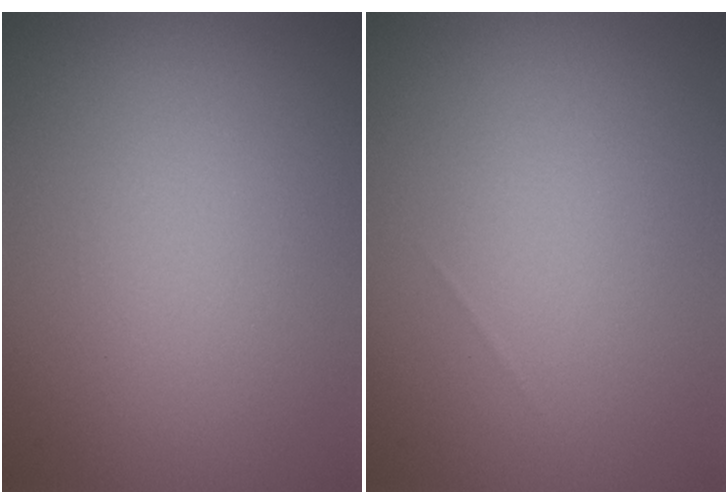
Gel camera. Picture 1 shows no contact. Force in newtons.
{"total": 0.0}